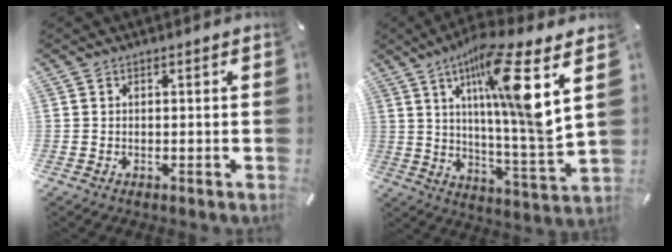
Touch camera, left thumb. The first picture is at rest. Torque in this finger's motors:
{"motor_torque": [2.52, 2.49, 0.89, 0.09, 0.65]}